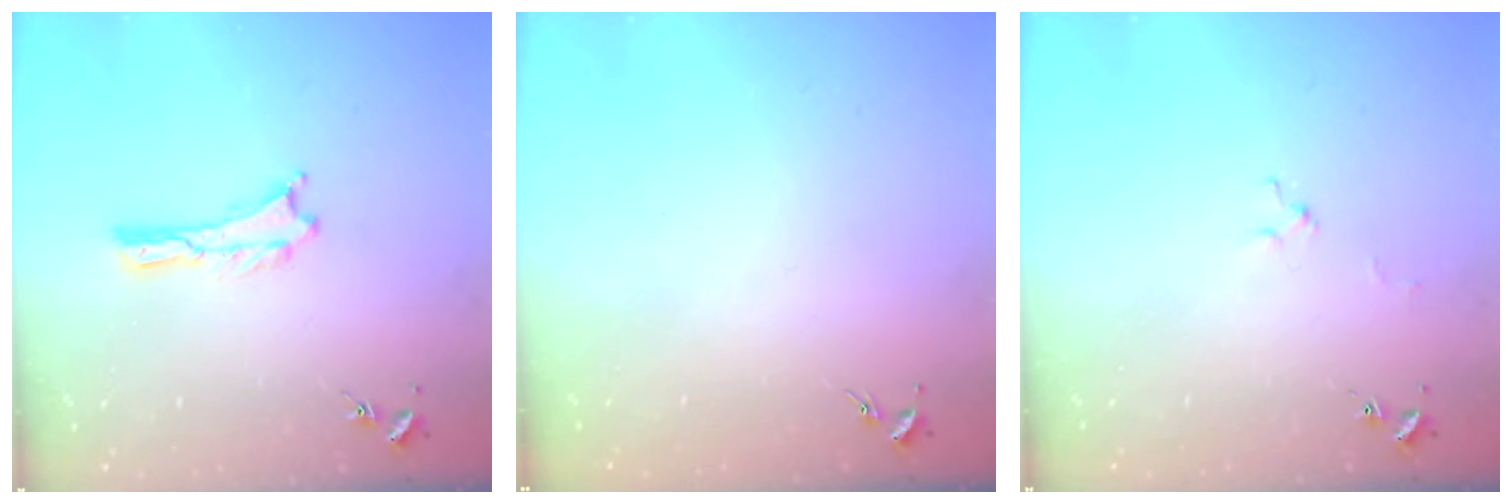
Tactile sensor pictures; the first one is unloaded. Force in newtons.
{"total": 0.0}
{"total": 2.0, "press": 2.0, "slide": 0.2}